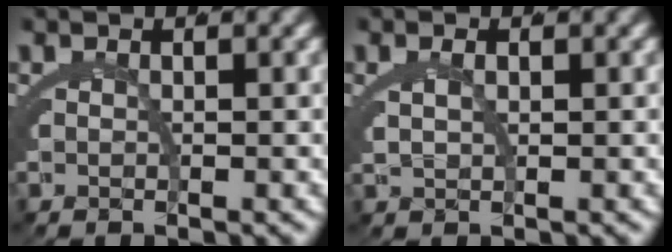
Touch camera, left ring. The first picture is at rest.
{"total": 1.3, "force": [0.6, 0.4, 1.0], "torque": [-0.025, 0.002, 0.016]}